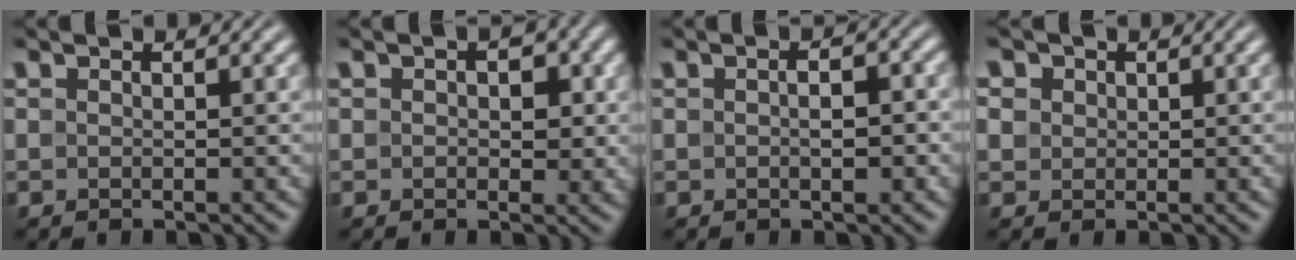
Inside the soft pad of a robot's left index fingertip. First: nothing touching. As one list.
[{"total": 2.6, "force": [0.4, 1.9, 1.8], "torque": [-0.013, 0.000, 0.004]}, {"total": 2.3, "force": [-0.2, 1.2, 2.0], "torque": [-0.021, 0.002, -0.001]}, {"total": 3.5, "force": [1.7, 2.8, 1.3], "torque": [-0.036, 0.018, 0.021]}]